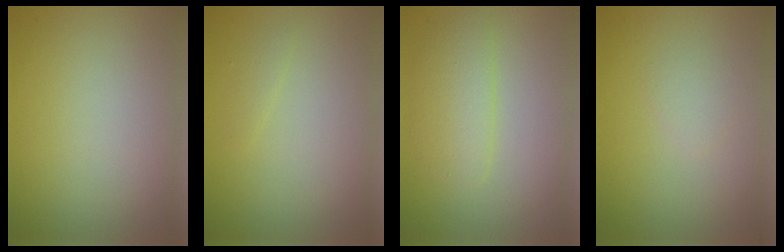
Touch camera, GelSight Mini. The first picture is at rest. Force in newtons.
{"total": 0.6, "press": 0.6, "slide": 0.0}
{"total": 2.8, "press": 2.8, "slide": 0.1}
{"total": 0.9, "press": 0.9, "slide": 0.1}